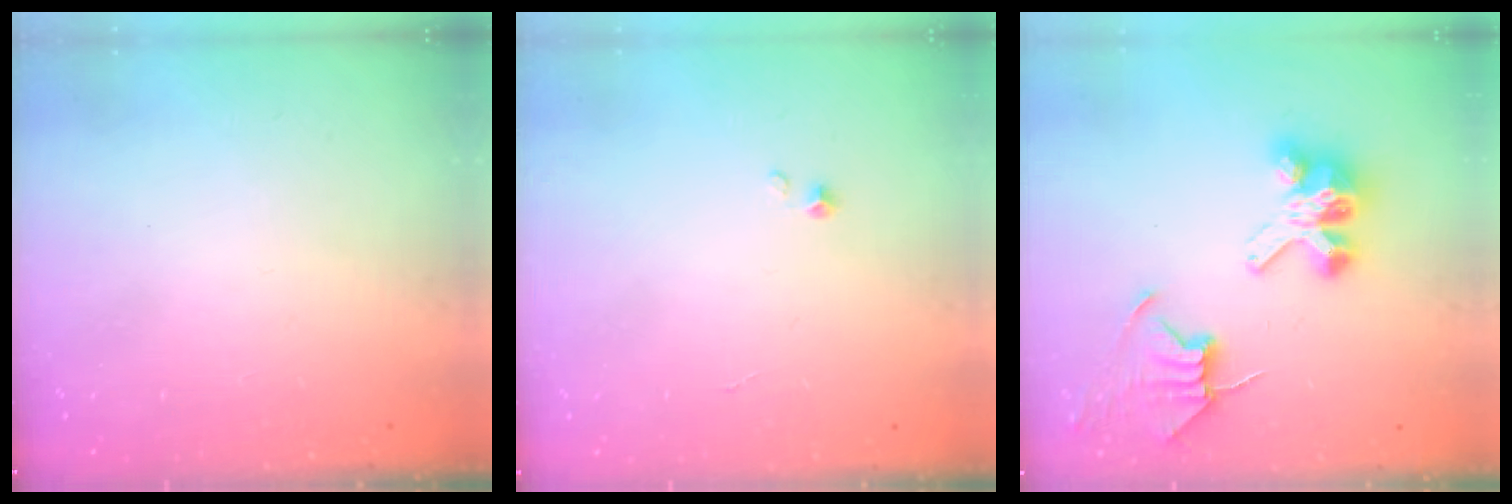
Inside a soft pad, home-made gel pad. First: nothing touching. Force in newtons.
{"total": 0.0}
{"total": 9.4, "press": 9.4, "slide": 0.7}